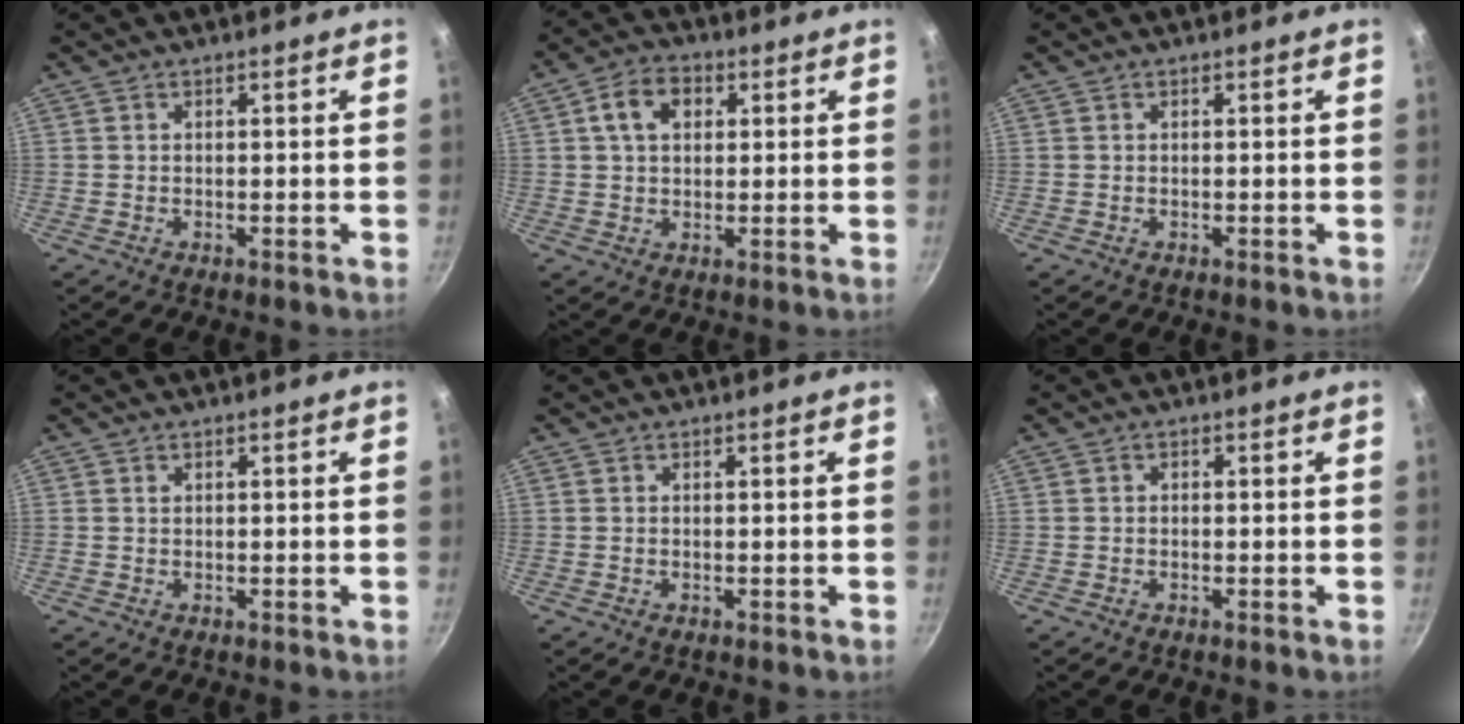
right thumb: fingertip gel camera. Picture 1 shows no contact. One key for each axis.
{"total": 7.4, "fx": 2.1, "fy": 5.3, "fz": 4.7, "tx": -0.061, "ty": 0.009, "tz": 0.028}
{"total": 0.0}
{"total": 0.5, "fx": 0.2, "fy": 0.4, "fz": 0.2, "tx": -0.001, "ty": 0.000, "tz": 0.003}
{"total": 0.0}
{"total": 0.6, "fx": -0.2, "fy": 0.5, "fz": 0.2, "tx": -0.004, "ty": 0.003, "tz": -0.004}